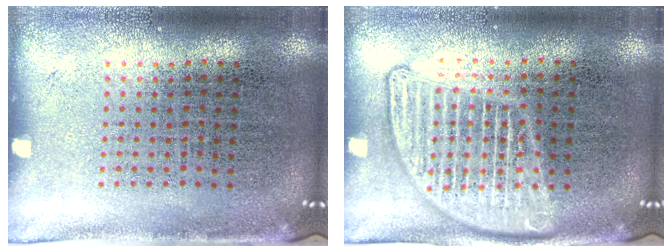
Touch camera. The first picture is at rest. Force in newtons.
{"total": 2.8, "press": 2.8, "slide": 0.3}